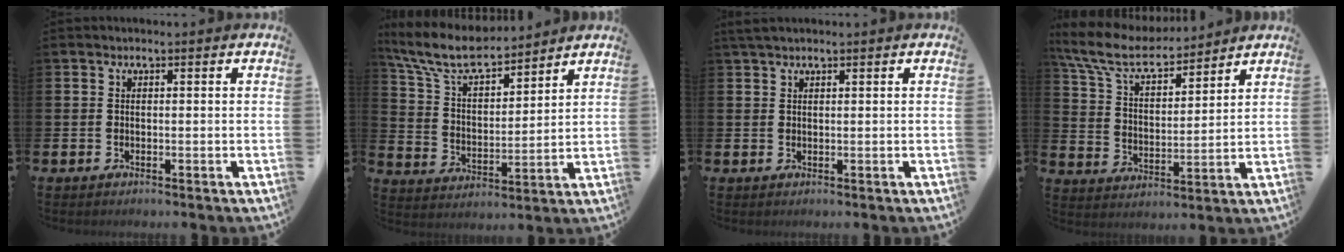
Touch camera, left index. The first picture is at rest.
{"total": 8.7, "force": [7.9, 2.0, 3.3], "torque": [-0.101, -0.044, 0.142]}
{"total": 1.6, "force": [1.4, 0.3, 0.7], "torque": [-0.013, 0.004, 0.025]}
{"total": 8.7, "force": [7.7, 2.5, 3.1], "torque": [-0.100, -0.044, 0.138]}